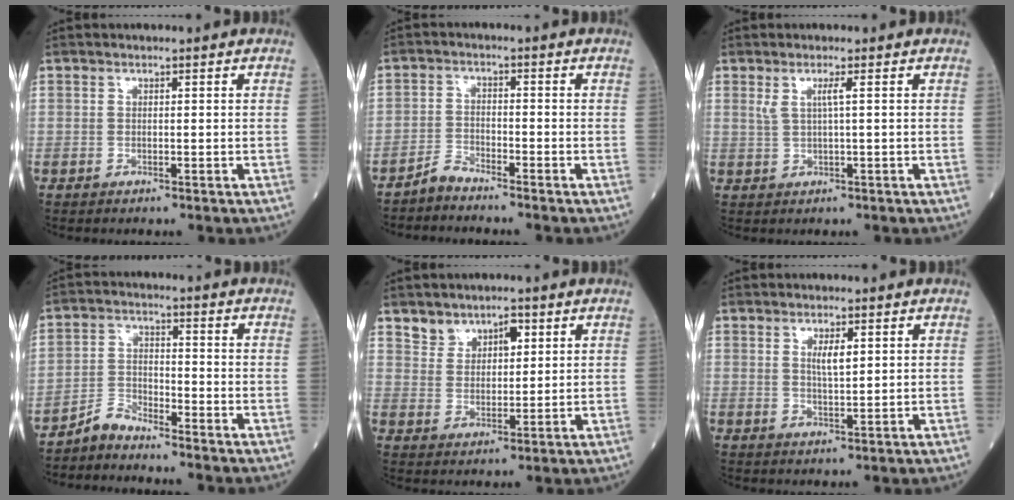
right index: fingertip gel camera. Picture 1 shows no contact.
{"total": 2.4, "force": [-2.4, 0.1, 0.0], "torque": [0.000, -0.009, -0.048]}
{"total": 1.9, "force": [0.7, -0.3, 1.7], "torque": [-0.040, 0.004, 0.018]}
{"total": 3.7, "force": [-3.6, 0.5, 0.2], "torque": [-0.006, -0.006, -0.070]}
{"total": 4.9, "force": [3.2, 3.2, 1.8], "torque": [-0.025, 0.011, 0.063]}
{"total": 2.8, "force": [1.1, 0.5, 2.5], "torque": [-0.049, -0.003, 0.021]}